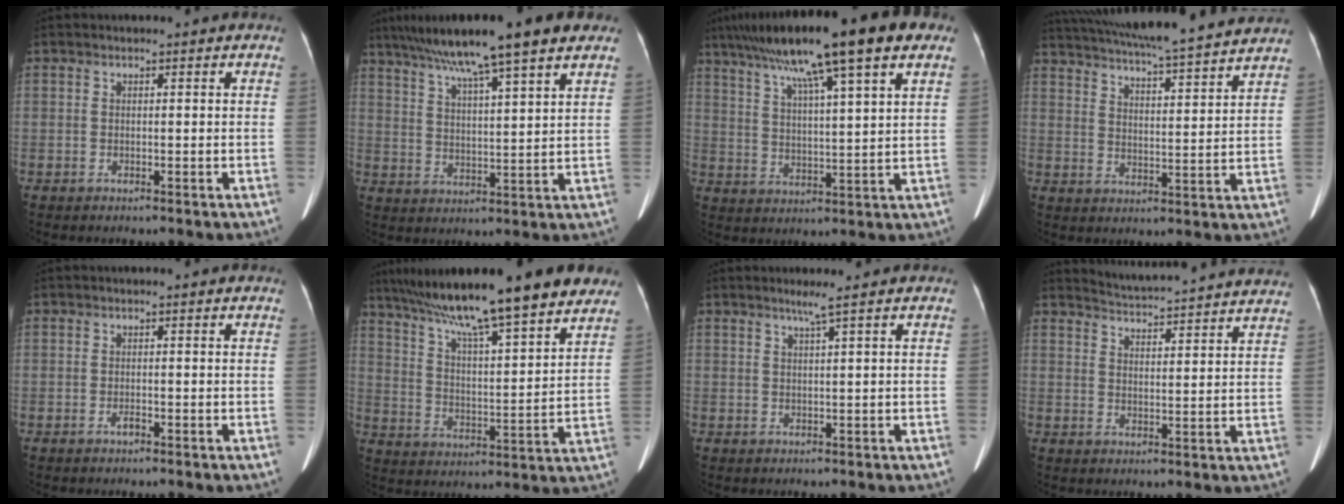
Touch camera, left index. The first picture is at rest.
{"total": 15.6, "force": [11.6, 0.5, 10.4], "torque": [-0.170, 0.037, 0.177]}
{"total": 18.5, "force": [11.8, 1.4, 14.2], "torque": [-0.232, 0.048, 0.176]}
{"total": 21.7, "force": [19.5, 0.9, 9.4], "torque": [-0.166, 0.014, 0.275]}
{"total": 0.9, "force": [-0.7, 0.3, 0.5], "torque": [-0.012, 0.000, -0.010]}
{"total": 22.6, "force": [17.9, 2.0, 13.7], "torque": [-0.230, 0.026, 0.270]}
{"total": 1.7, "force": [1.1, -0.7, 1.2], "torque": [-0.033, -0.005, 0.027]}
{"total": 18.2, "force": [17.5, 0.4, 4.7], "torque": [-0.077, -0.023, 0.220]}